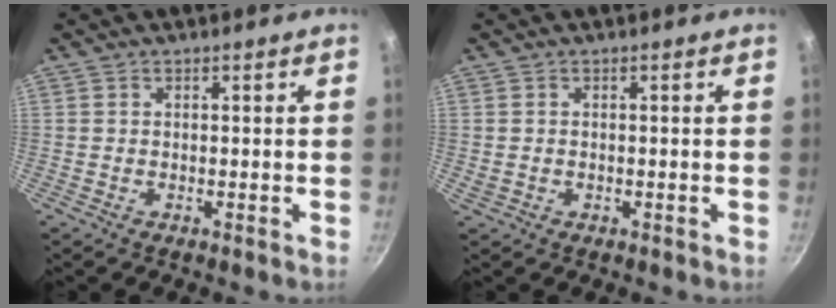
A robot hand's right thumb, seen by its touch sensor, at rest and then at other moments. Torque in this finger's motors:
{"motor_torque": [0.36, 0.49, -0.10, 0.13, -0.01]}